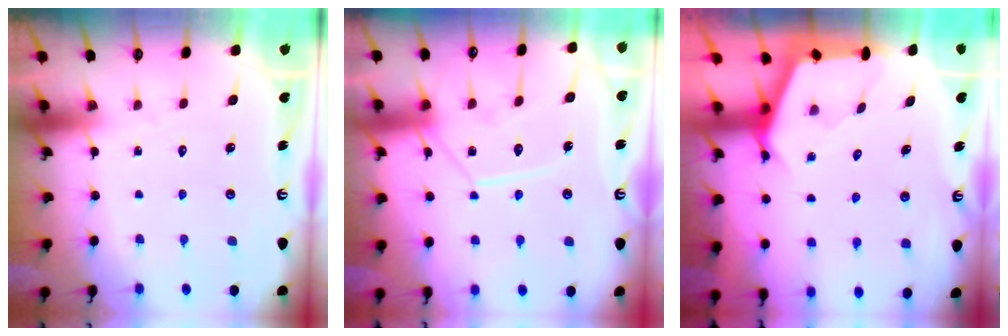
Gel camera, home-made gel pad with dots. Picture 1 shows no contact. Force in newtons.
{"total": 11.1, "press": 11.1, "slide": 0.9}
{"total": 2.6, "press": 2.6, "slide": 0.3}